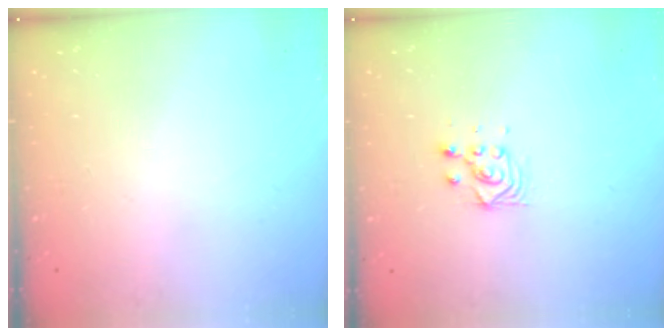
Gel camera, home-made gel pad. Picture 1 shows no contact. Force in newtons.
{"total": 4.0, "press": 3.8, "slide": 1.1}